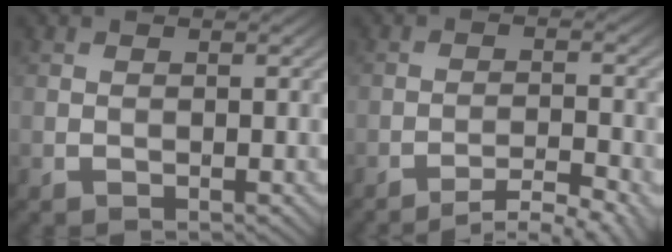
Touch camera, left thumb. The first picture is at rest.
{"total": 4.4, "force": [-3.6, 0.1, 2.6], "torque": [-0.040, 0.008, -0.052]}